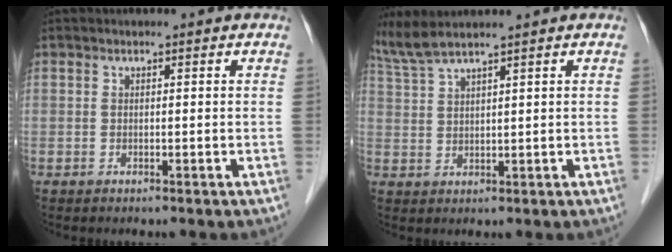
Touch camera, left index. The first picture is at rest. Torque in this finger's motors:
{"motor_torque": [0.55, -0.65, 0.19, 0.01]}